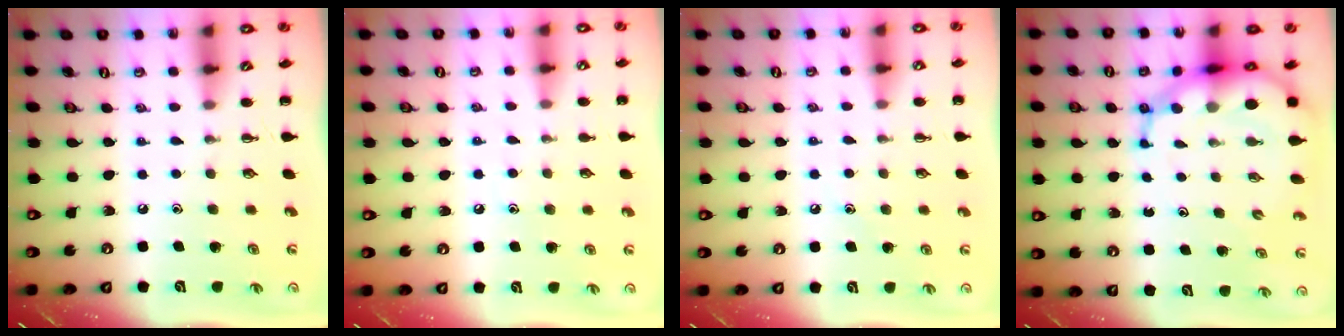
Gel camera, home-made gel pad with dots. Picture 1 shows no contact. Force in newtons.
{"total": 5.5, "press": 5.4, "slide": 1.5}
{"total": 6.7, "press": 6.4, "slide": 2.0}
{"total": 12.4, "press": 12.0, "slide": 3.2}